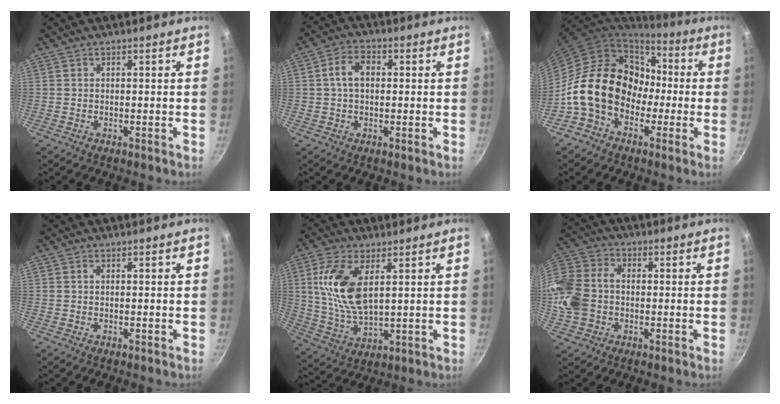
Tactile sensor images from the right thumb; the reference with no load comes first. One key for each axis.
{"total": 6.0, "fx": 0.6, "fy": 4.0, "fz": 4.4, "tx": -0.068, "ty": 0.015, "tz": 0.004}
{"total": 17.9, "fx": -2.6, "fy": 13.9, "fz": 11.0, "tx": -0.143, "ty": 0.058, "tz": -0.050}
{"total": 0.5, "fx": 0.1, "fy": 0.3, "fz": 0.4, "tx": -0.008, "ty": 0.003, "tz": 0.002}
{"total": 13.3, "fx": 3.7, "fy": 6.5, "fz": 11.1, "tx": -0.218, "ty": -0.014, "tz": 0.079}
{"total": 15.2, "fx": -0.9, "fy": 11.8, "fz": 9.5, "tx": -0.201, "ty": 0.031, "tz": -0.028}